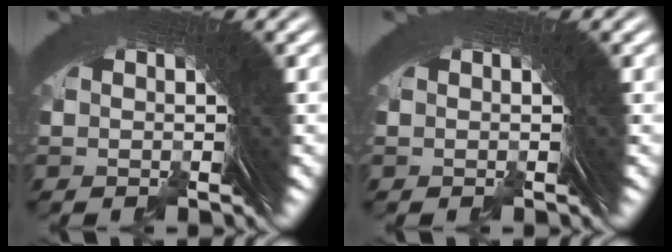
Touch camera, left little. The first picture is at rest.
{"total": 0.0}